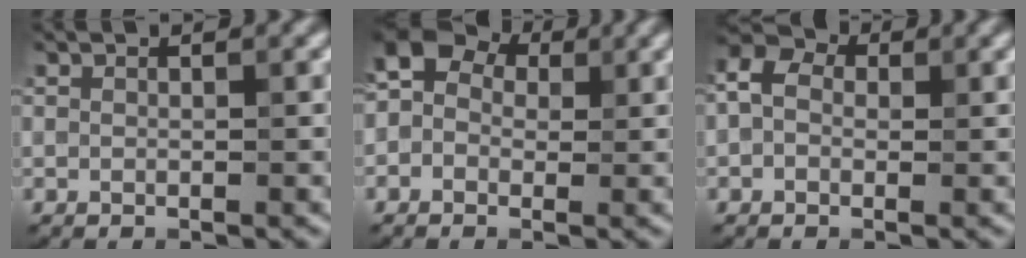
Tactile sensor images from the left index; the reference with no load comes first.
{"total": 5.7, "force": [1.1, 4.7, 2.9], "torque": [-0.024, 0.028, -0.029]}
{"total": 3.3, "force": [0.1, 2.6, 2.0], "torque": [-0.037, 0.012, -0.014]}